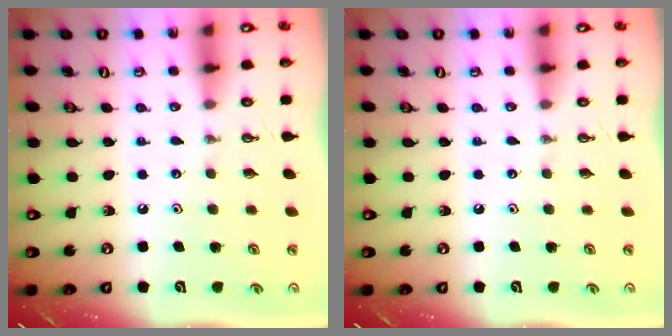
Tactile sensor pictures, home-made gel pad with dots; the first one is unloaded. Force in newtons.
{"total": 0.0}